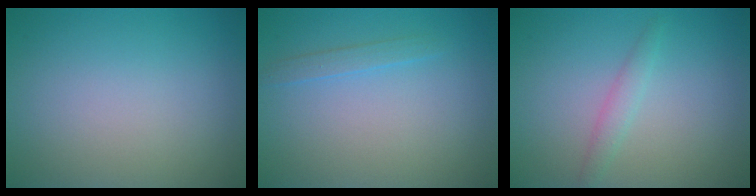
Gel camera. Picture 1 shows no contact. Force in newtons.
{"total": 1.1, "press": 1.1, "slide": 0.1}
{"total": 1.4, "press": 1.4, "slide": 0.1}